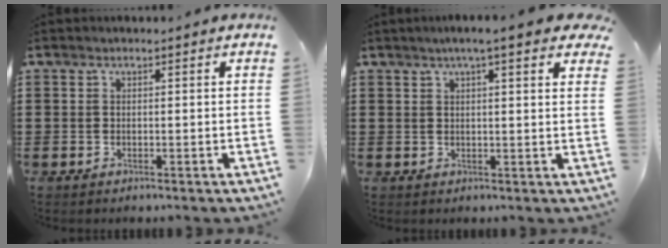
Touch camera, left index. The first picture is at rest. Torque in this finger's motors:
{"motor_torque": [1.14, -1.00, 0.12, -0.05]}